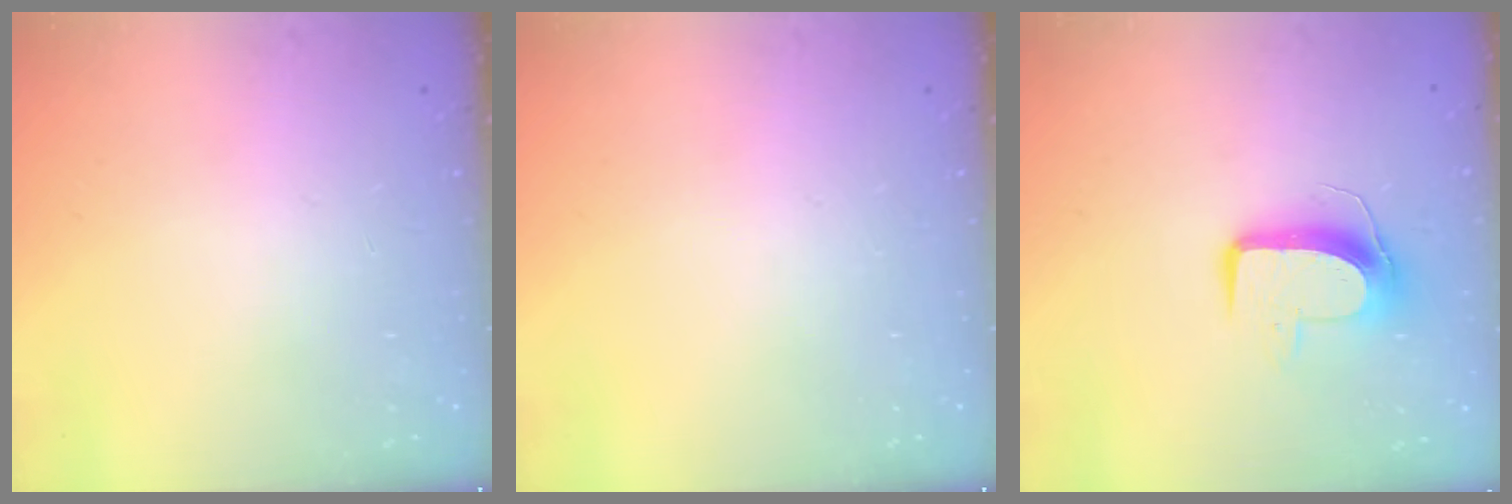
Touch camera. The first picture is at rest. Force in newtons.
{"total": 0.0}
{"total": 10.0, "press": 10.0, "slide": 0.5}